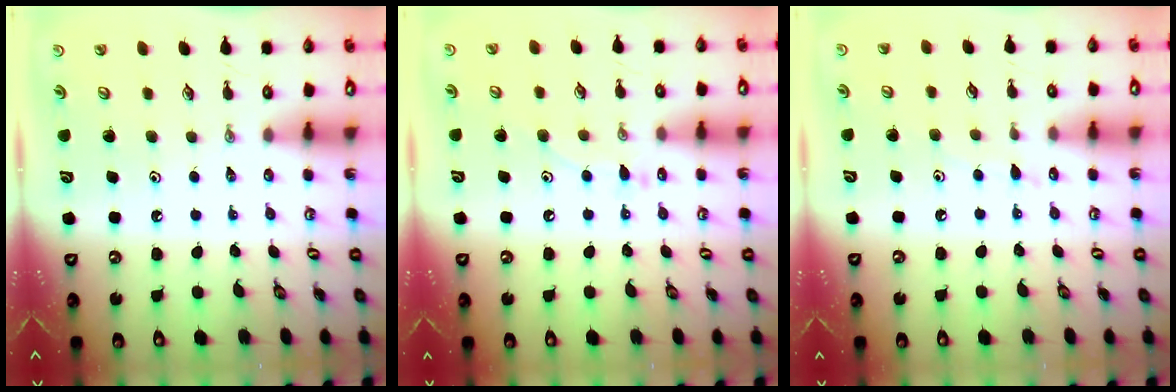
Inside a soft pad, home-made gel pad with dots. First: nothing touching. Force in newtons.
{"total": 7.3, "press": 7.3, "slide": 0.6}
{"total": 5.3, "press": 5.3, "slide": 0.6}